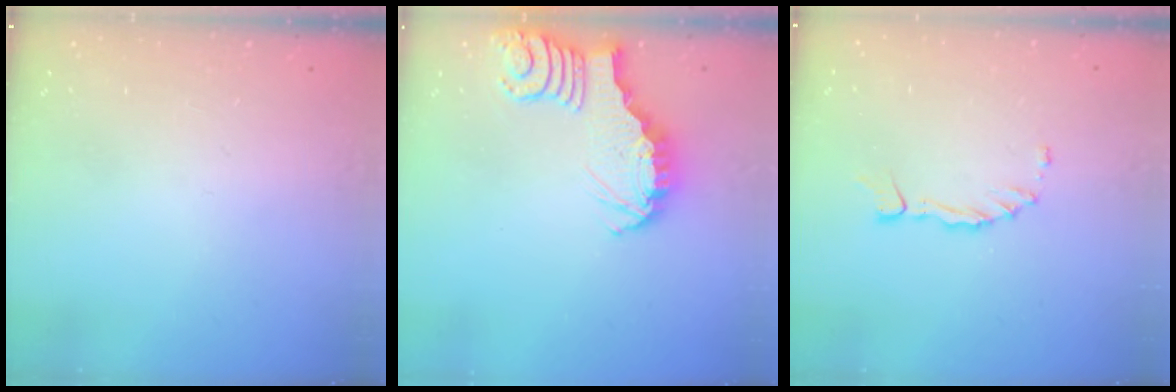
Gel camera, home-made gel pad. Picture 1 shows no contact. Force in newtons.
{"total": 3.3, "press": 3.3, "slide": 0.3}
{"total": 1.3, "press": 1.3, "slide": 0.1}